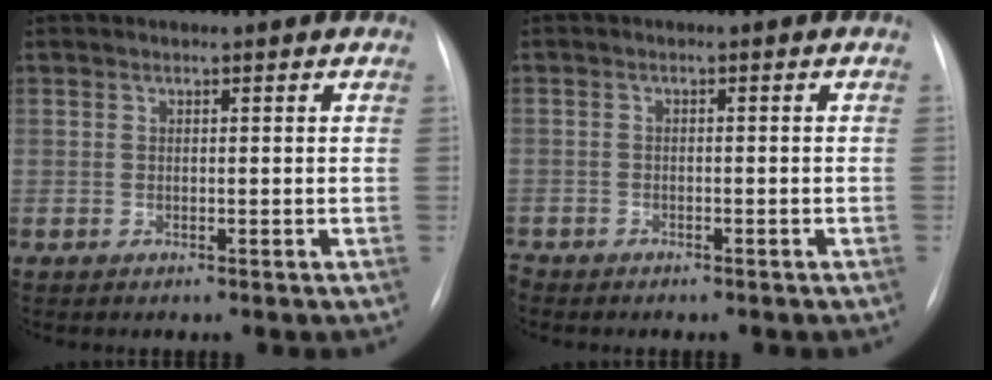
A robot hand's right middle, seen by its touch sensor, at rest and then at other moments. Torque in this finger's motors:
{"motor_torque": [0.39, -0.48, 0.14, -0.21]}